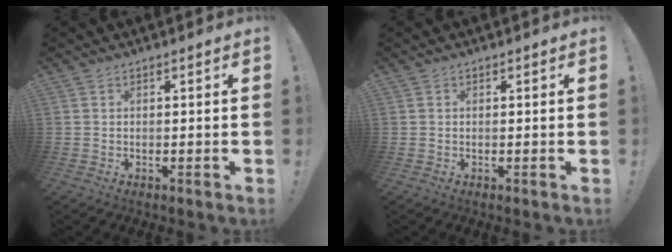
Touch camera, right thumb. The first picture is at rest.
{"total": 0.0}